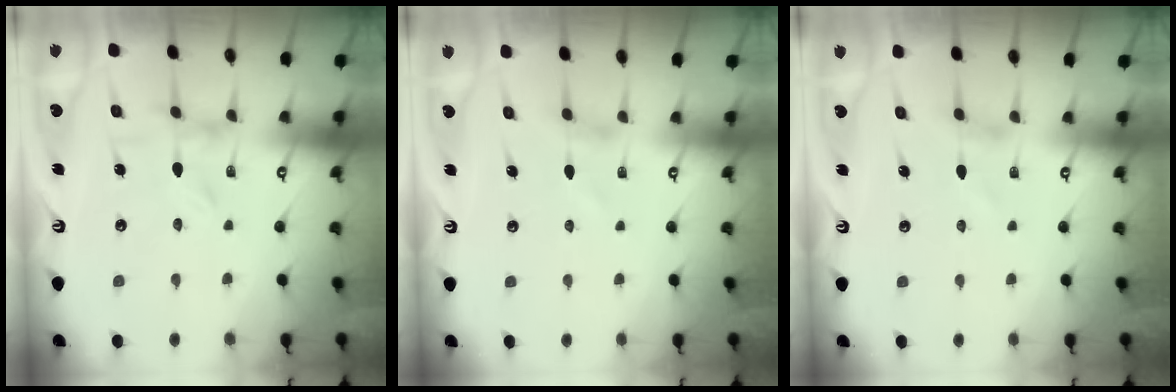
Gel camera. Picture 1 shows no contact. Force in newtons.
{"total": 0.5, "press": 0.5, "slide": 0.2}
{"total": 0.5, "press": 0.5, "slide": 0.2}